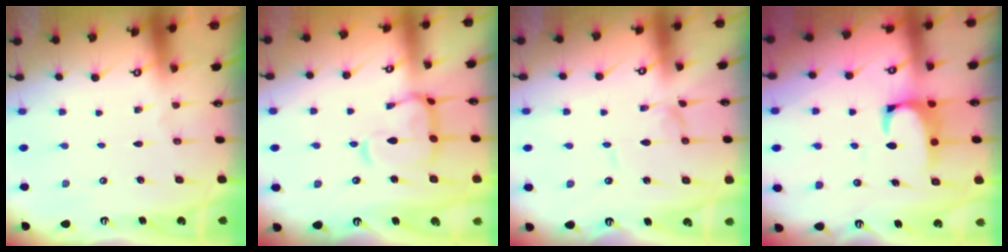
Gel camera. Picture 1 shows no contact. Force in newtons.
{"total": 8.1, "press": 8.1, "slide": 1.0}
{"total": 0.0}
{"total": 2.4, "press": 2.2, "slide": 0.9}